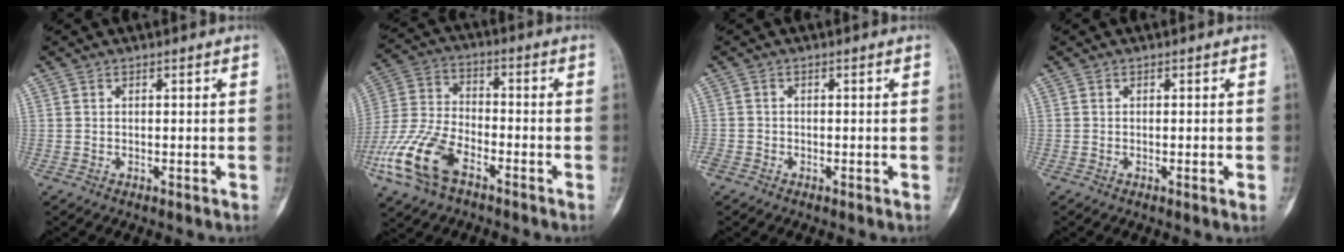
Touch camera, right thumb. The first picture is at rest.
{"total": 14.0, "force": [-7.2, 7.4, 9.4], "torque": [-0.204, 0.024, -0.146]}
{"total": 1.8, "force": [-1.1, 1.4, 0.4], "torque": [-0.006, 0.003, -0.026]}
{"total": 1.2, "force": [-0.3, 0.1, 1.2], "torque": [-0.015, -0.003, -0.003]}